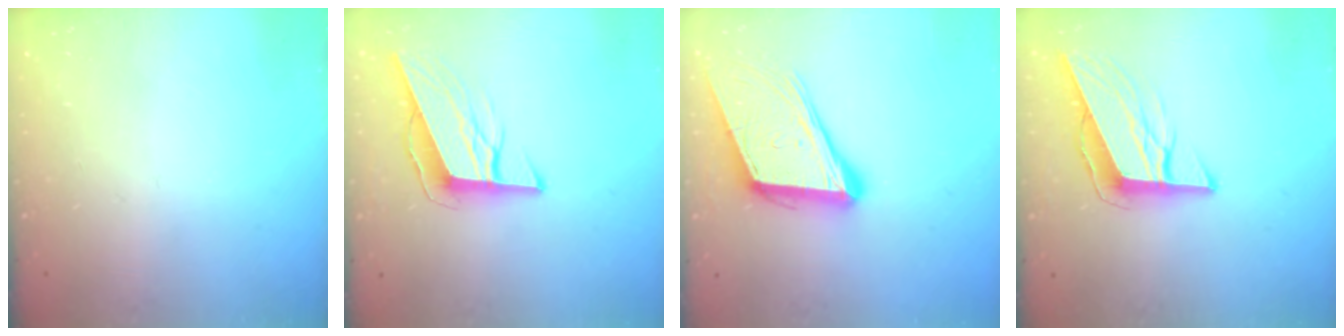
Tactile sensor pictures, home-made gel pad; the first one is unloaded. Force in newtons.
{"total": 10.7, "press": 10.2, "slide": 3.3}
{"total": 14.7, "press": 14.2, "slide": 3.9}
{"total": 10.5, "press": 10.2, "slide": 2.4}